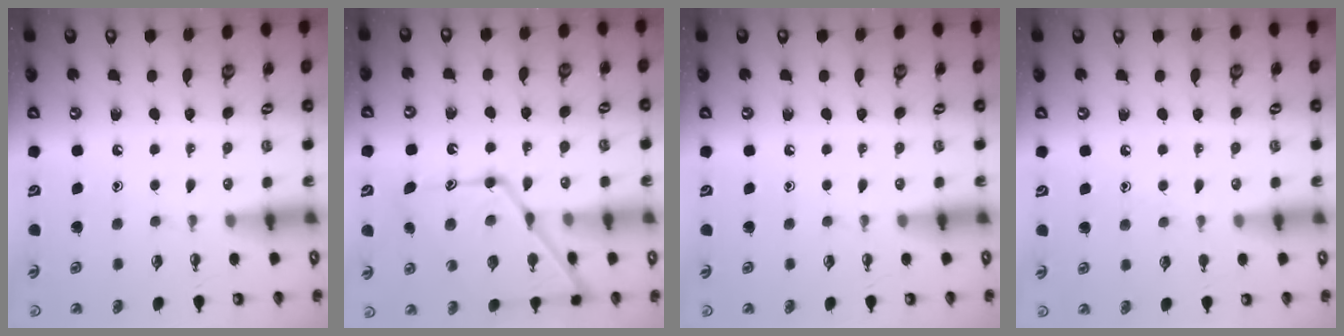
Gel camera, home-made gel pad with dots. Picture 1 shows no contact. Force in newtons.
{"total": 18.7, "press": 18.6, "slide": 1.6}
{"total": 0.0}
{"total": 4.9, "press": 4.9, "slide": 0.6}